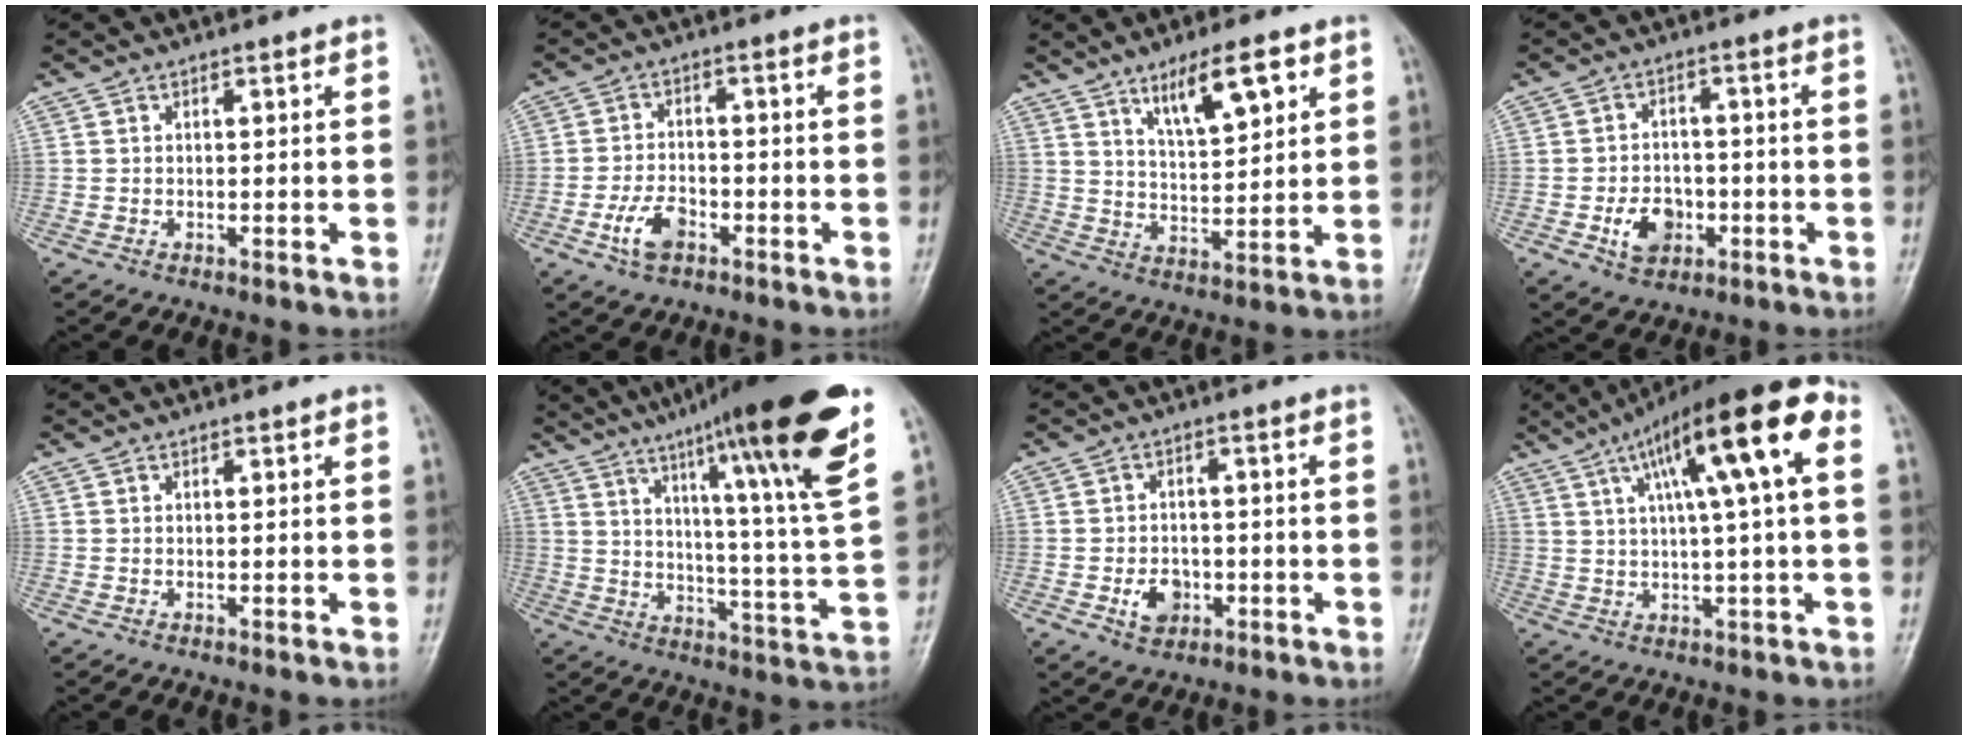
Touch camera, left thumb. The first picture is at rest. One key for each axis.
{"total": 5.9, "fx": -2.9, "fy": 3.4, "fz": 3.9, "tx": -0.072, "ty": 0.017, "tz": -0.053}
{"total": 9.7, "fx": 5.3, "fy": 3.0, "fz": 7.5, "tx": -0.116, "ty": -0.029, "tz": 0.098}
{"total": 7.0, "fx": -2.4, "fy": 5.3, "fz": 4.0, "tx": -0.042, "ty": 0.015, "tz": -0.037}
{"total": 0.0}
{"total": 24.8, "fx": 14.6, "fy": 1.8, "fz": 20.0, "tx": -0.281, "ty": -0.050, "tz": 0.213}
{"total": 5.2, "fx": -1.8, "fy": 4.0, "fz": 2.8, "tx": -0.029, "ty": 0.012, "tz": -0.026}
{"total": 17.5, "fx": 5.3, "fy": 3.2, "fz": 16.4, "tx": -0.258, "ty": 0.029, "tz": 0.078}